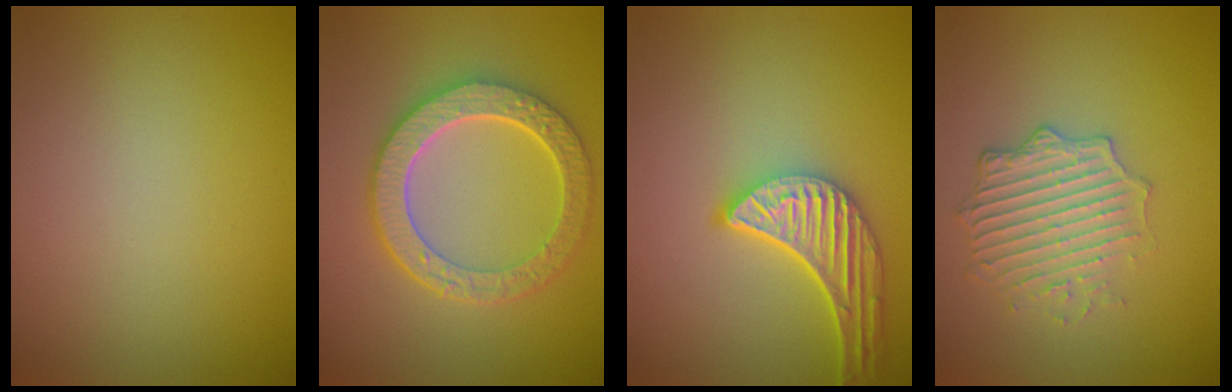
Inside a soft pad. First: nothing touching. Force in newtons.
{"total": 6.4, "press": 5.0, "slide": 3.9}
{"total": 5.2, "press": 4.2, "slide": 3.1}
{"total": 3.9, "press": 3.3, "slide": 2.1}